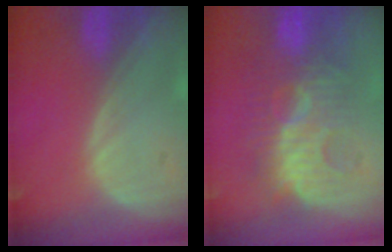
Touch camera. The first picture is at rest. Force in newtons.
{"total": 9.0, "press": 8.8, "slide": 1.7}